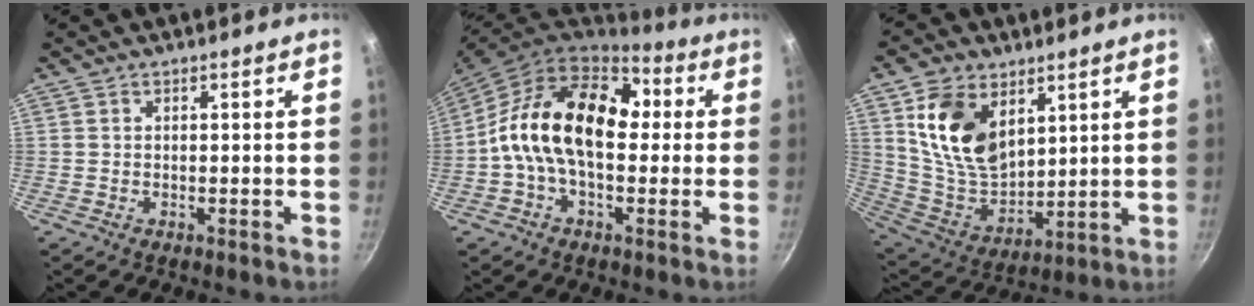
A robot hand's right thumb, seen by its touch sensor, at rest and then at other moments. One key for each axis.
{"total": 18.3, "fx": 1.4, "fy": 11.7, "fz": 14.0, "tx": -0.205, "ty": 0.032, "tz": -0.002}
{"total": 15.9, "fx": 6.5, "fy": 10.2, "fz": 10.4, "tx": -0.162, "ty": -0.042, "tz": 0.138}